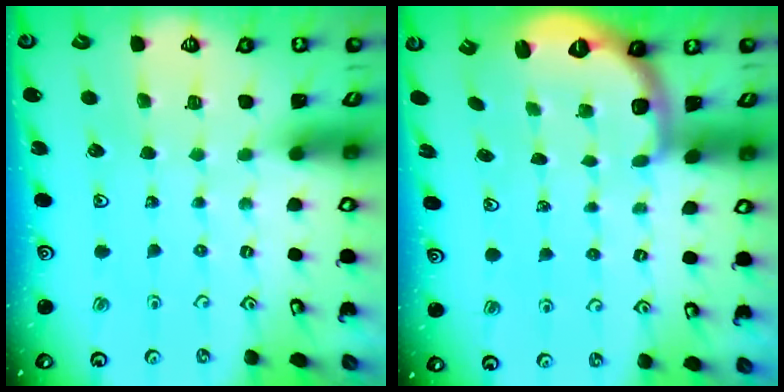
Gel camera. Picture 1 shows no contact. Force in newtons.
{"total": 2.5, "press": 1.9, "slide": 1.6}